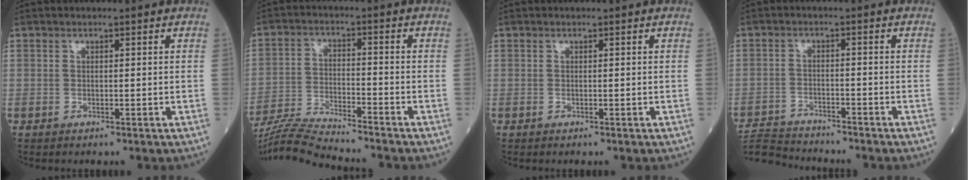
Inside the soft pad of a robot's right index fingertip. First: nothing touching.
{"total": 10.7, "force": [-10.2, -1.1, 3.0], "torque": [-0.053, -0.014, -0.182]}
{"total": 0.0}
{"total": 7.7, "force": [-7.7, 0.1, 0.5], "torque": [-0.012, -0.004, -0.138]}